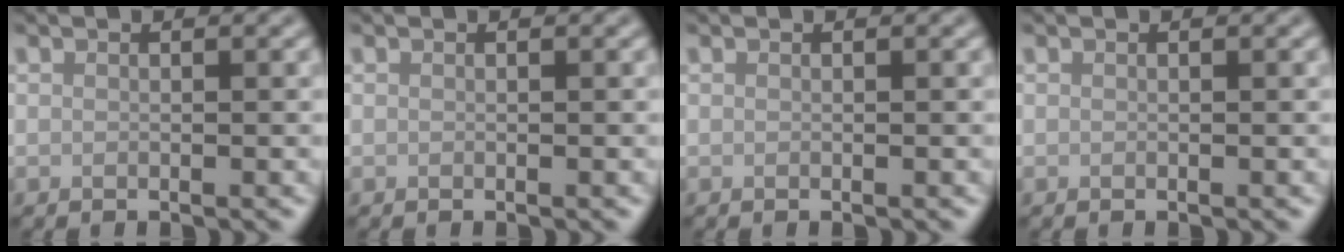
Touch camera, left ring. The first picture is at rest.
{"total": 0.0}
{"total": 0.0}
{"total": 0.0}